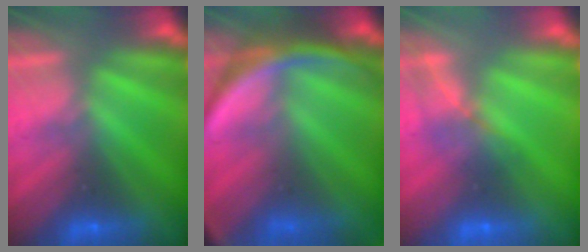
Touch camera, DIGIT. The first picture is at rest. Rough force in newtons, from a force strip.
{"total": 7.9}
{"total": 1.6}